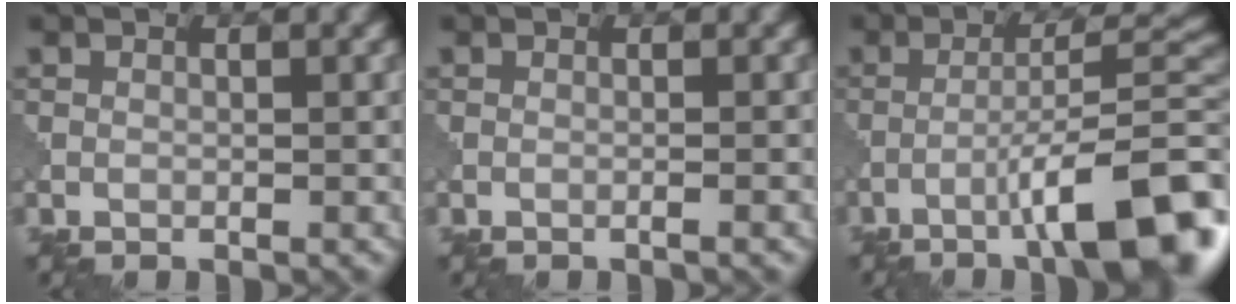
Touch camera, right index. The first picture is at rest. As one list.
[{"total": 0.6, "force": [-0.4, 0.0, 0.5], "torque": [-0.004, 0.001, -0.020]}, {"total": 10.5, "force": [-5.1, 1.8, 9.0], "torque": [-0.121, 0.020, -0.080]}]